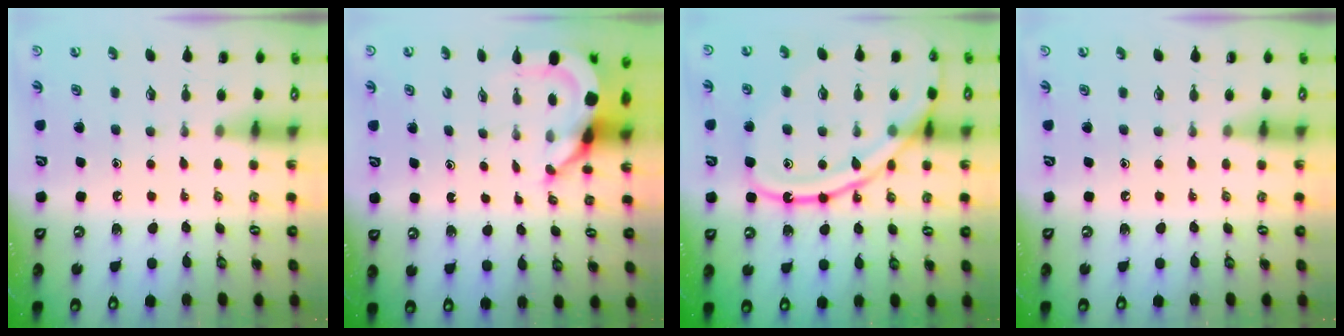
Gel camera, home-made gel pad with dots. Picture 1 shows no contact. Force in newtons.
{"total": 5.9, "press": 5.9, "slide": 0.7}
{"total": 19.4, "press": 19.3, "slide": 1.9}
{"total": 0.0}